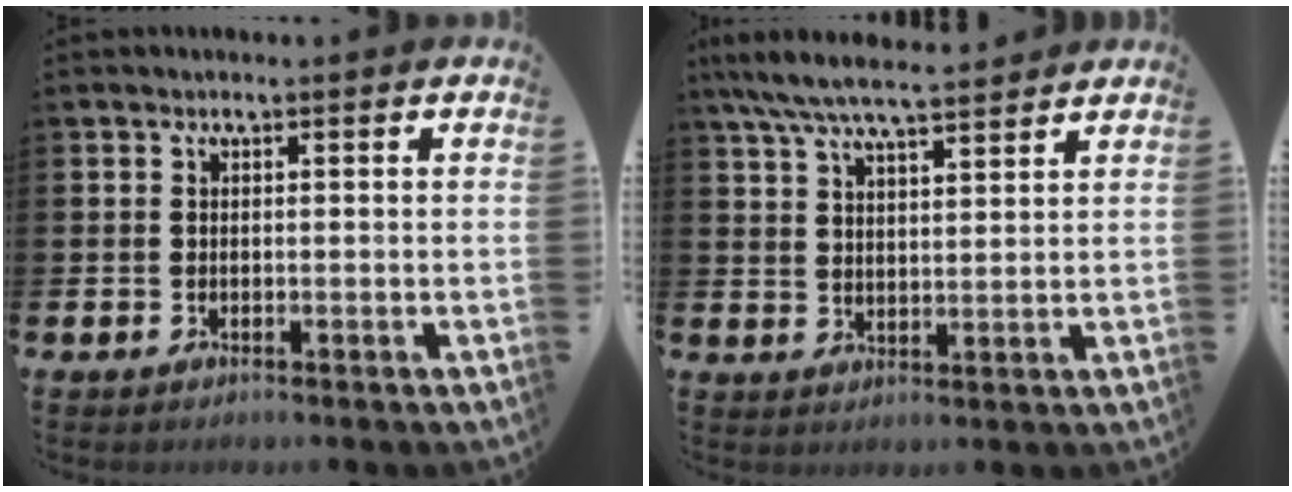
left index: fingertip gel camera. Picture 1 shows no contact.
{"total": 7.3, "force": [6.6, 1.0, 2.8], "torque": [-0.080, -0.023, 0.121]}